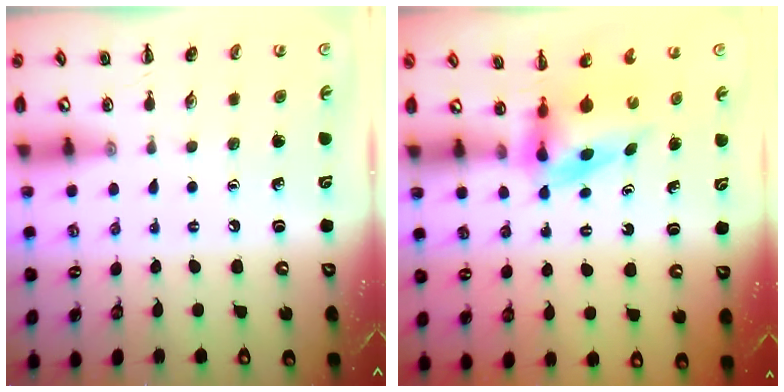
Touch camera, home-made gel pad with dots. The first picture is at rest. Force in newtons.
{"total": 5.2, "press": 5.1, "slide": 0.6}